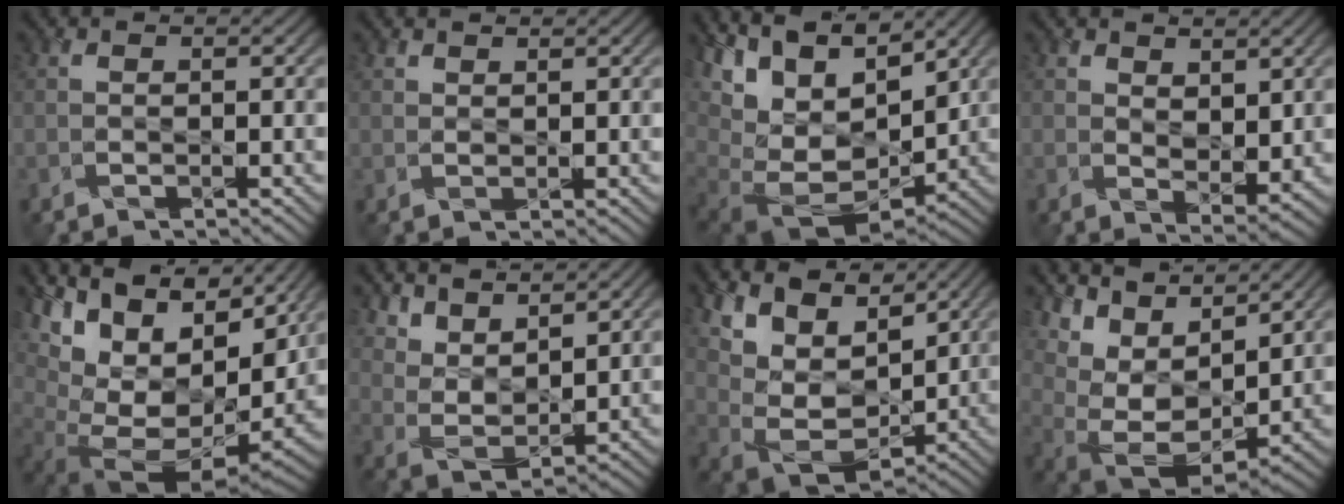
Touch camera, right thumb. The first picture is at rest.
{"total": 0.9, "force": [0.9, 0.0, 0.1], "torque": [-0.007, -0.001, 0.020]}
{"total": 15.5, "force": [5.0, 9.3, 11.3], "torque": [-0.241, 0.019, 0.125]}
{"total": 3.9, "force": [2.2, 2.1, 2.5], "torque": [-0.055, -0.015, 0.042]}
{"total": 17.3, "force": [4.7, 10.3, 13.1], "torque": [-0.227, 0.016, 0.117]}
{"total": 7.9, "force": [6.4, 2.8, 3.7], "torque": [-0.085, -0.023, 0.135]}
{"total": 11.1, "force": [6.4, 6.5, 6.3], "torque": [-0.158, 0.018, 0.111]}
{"total": 12.0, "force": [7.3, 6.0, 7.5], "torque": [-0.178, 0.029, 0.144]}